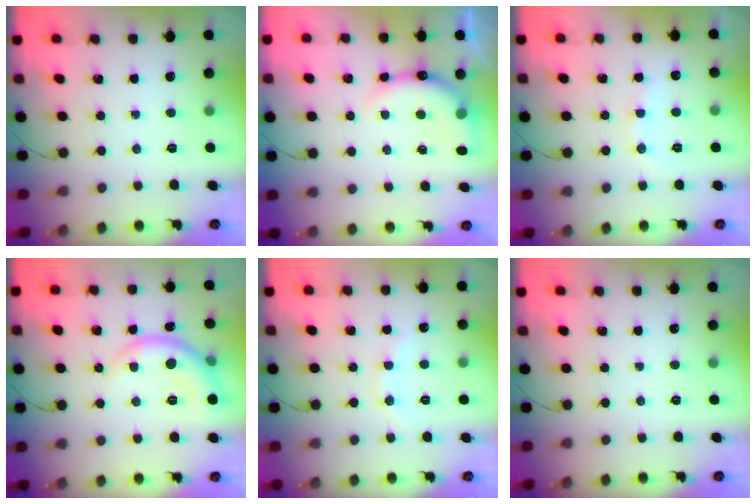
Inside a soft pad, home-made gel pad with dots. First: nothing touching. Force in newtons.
{"total": 9.6, "press": 9.6, "slide": 0.3}
{"total": 8.2, "press": 8.0, "slide": 1.6}
{"total": 7.4, "press": 7.3, "slide": 0.9}
{"total": 6.6, "press": 6.4, "slide": 1.5}
{"total": 0.0}